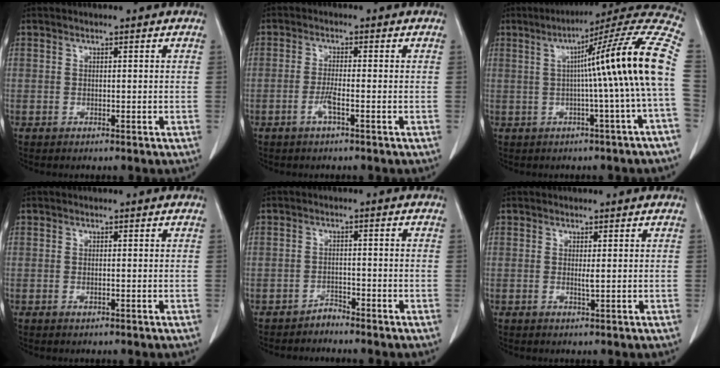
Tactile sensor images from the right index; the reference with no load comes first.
{"total": 2.5, "force": [-1.2, 0.1, 2.2], "torque": [-0.047, -0.001, -0.025]}
{"total": 17.0, "force": [0.5, -2.1, 16.9], "torque": [-0.213, 0.026, -0.004]}
{"total": 0.7, "force": [-0.2, 0.3, 0.7], "torque": [-0.014, -0.001, 0.000]}
{"total": 1.7, "force": [-1.7, 0.3, -0.1], "torque": [0.007, 0.000, -0.028]}
{"total": 0.8, "force": [0.1, 0.1, 0.8], "torque": [-0.020, -0.003, 0.006]}